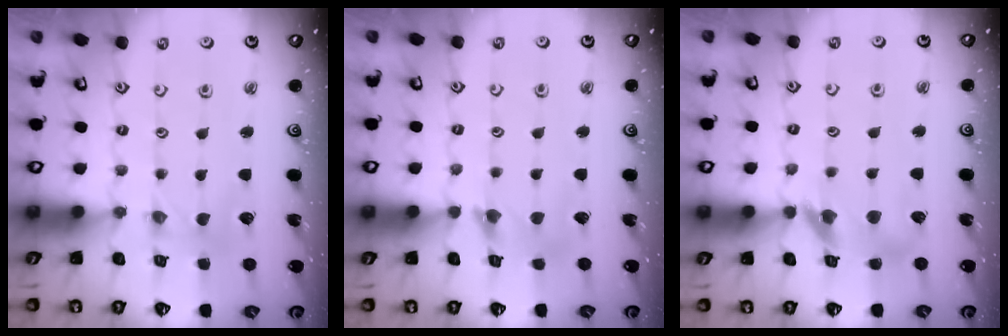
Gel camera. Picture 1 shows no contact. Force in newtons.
{"total": 4.7, "press": 4.6, "slide": 0.6}
{"total": 12.0, "press": 11.9, "slide": 1.5}